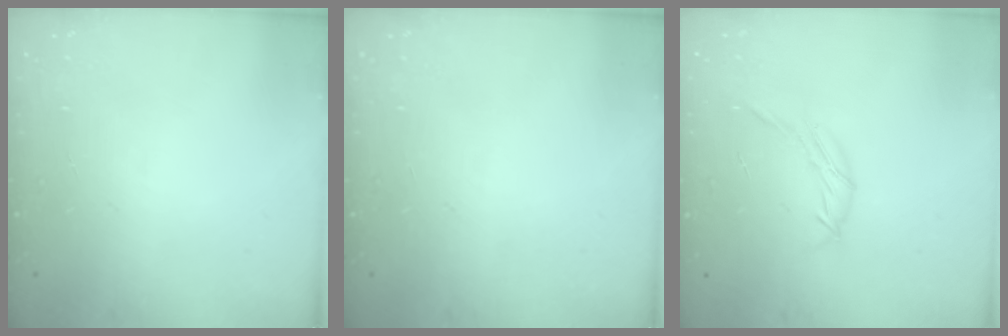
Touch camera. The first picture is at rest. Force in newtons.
{"total": 0.0}
{"total": 6.1, "press": 5.9, "slide": 1.4}